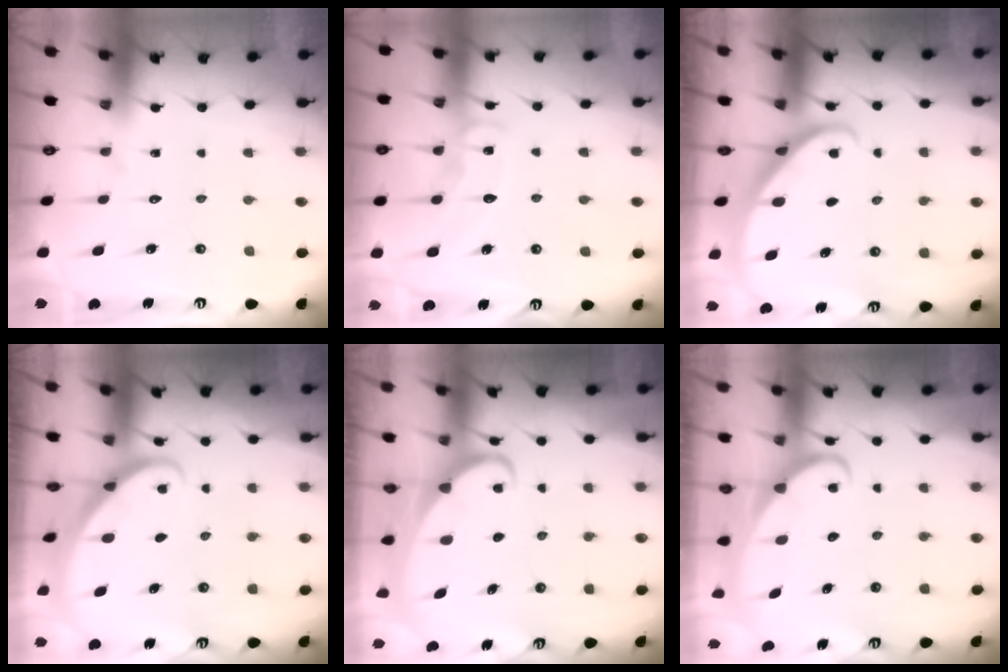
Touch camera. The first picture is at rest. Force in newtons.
{"total": 8.3, "press": 8.3, "slide": 0.7}
{"total": 2.2, "press": 2.2, "slide": 0.1}
{"total": 2.0, "press": 2.0, "slide": 0.1}
{"total": 2.0, "press": 2.0, "slide": 0.2}
{"total": 2.4, "press": 2.3, "slide": 0.3}